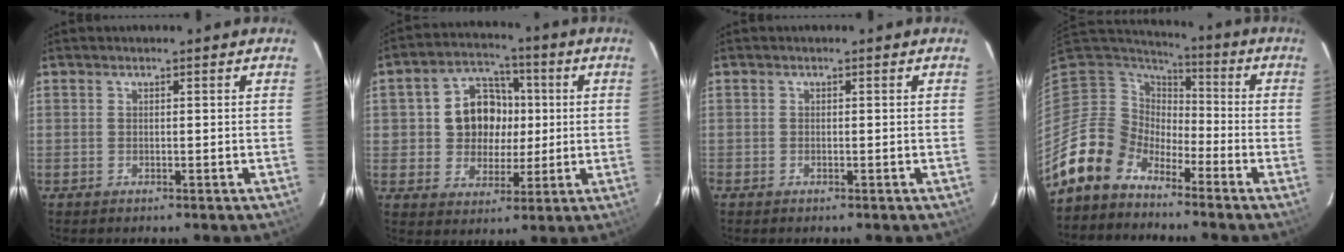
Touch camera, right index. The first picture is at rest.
{"total": 11.1, "force": [1.2, 9.6, 5.4], "torque": [-0.121, 0.032, 0.029]}
{"total": 0.0}
{"total": 10.2, "force": [-8.2, 6.0, 0.7], "torque": [-0.036, 0.028, -0.163]}